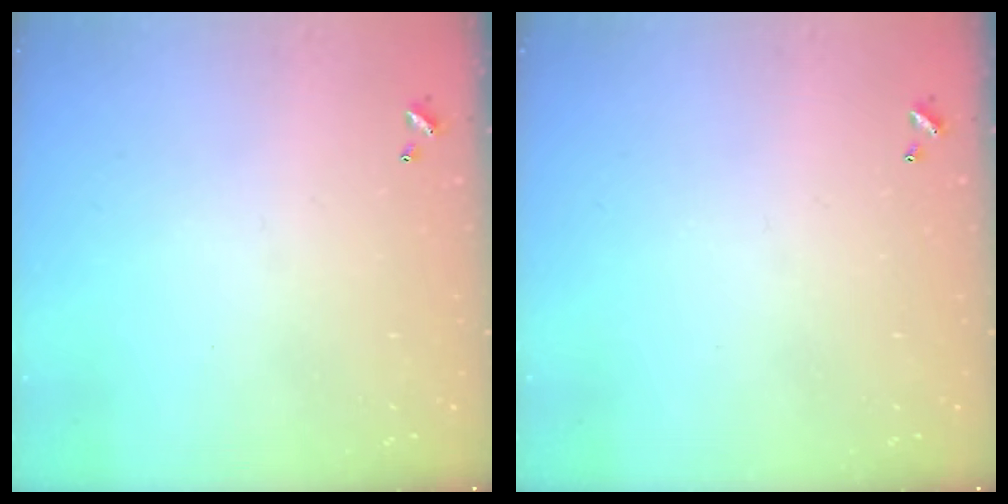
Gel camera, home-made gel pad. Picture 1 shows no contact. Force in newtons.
{"total": 0.0}